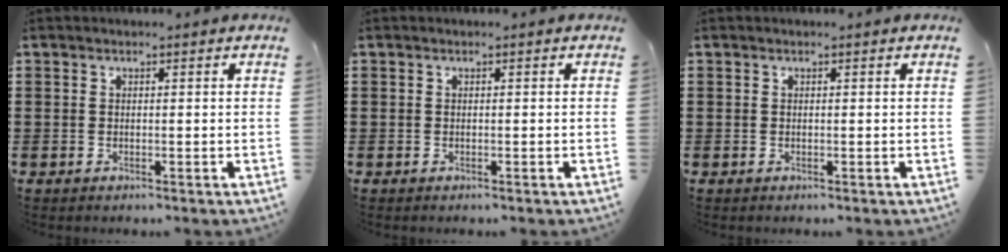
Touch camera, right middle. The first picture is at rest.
{"total": 0.0}
{"total": 0.0}